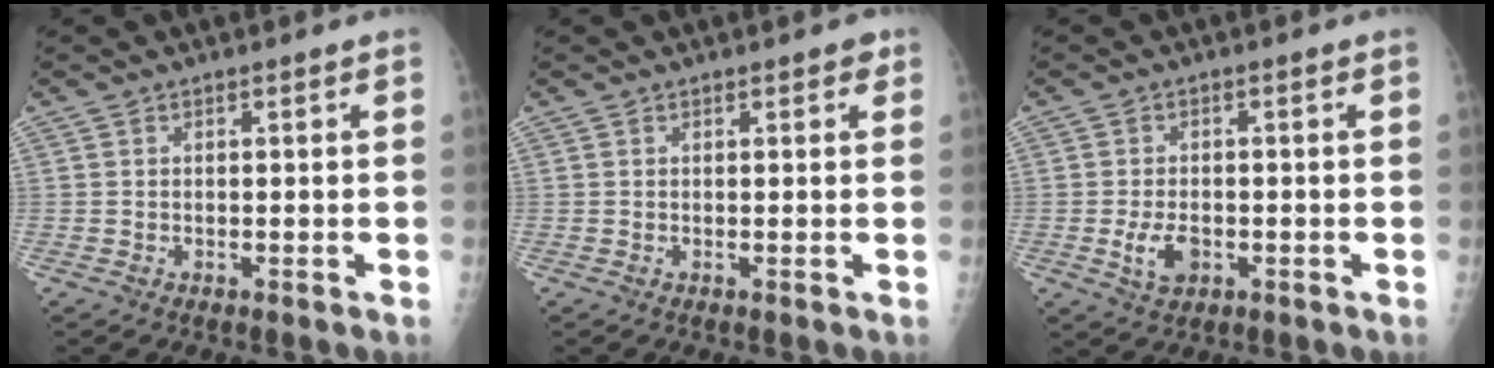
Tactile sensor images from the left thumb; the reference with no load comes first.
{"total": 1.3, "force": [0.9, 0.7, 0.7], "torque": [0.004, -0.001, 0.005]}
{"total": 4.6, "force": [-1.3, 2.9, 3.3], "torque": [-0.059, -0.001, -0.018]}